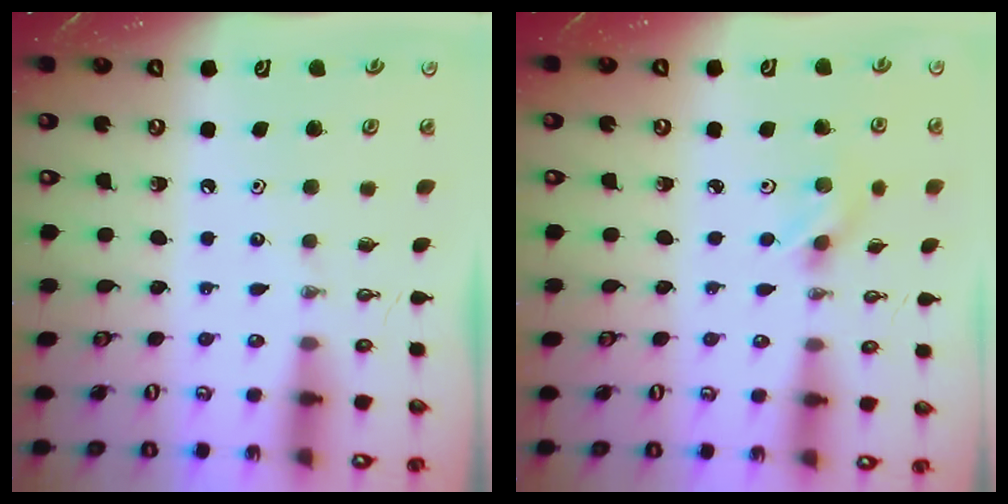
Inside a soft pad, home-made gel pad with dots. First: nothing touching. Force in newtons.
{"total": 2.0, "press": 1.9, "slide": 0.6}